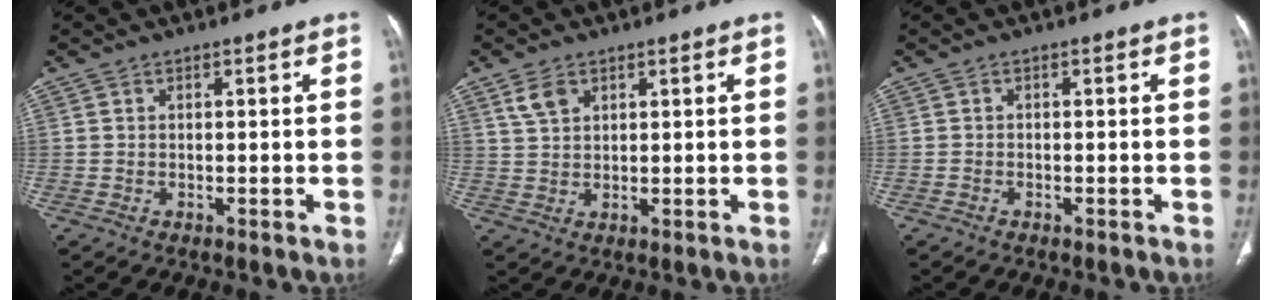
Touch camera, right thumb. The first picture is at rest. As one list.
[{"total": 3.7, "force": [2.2, 2.3, 2.0], "torque": [-0.037, -0.004, 0.051]}, {"total": 0.5, "force": [-0.5, 0.1, 0.1], "torque": [-0.006, 0.001, -0.011]}]